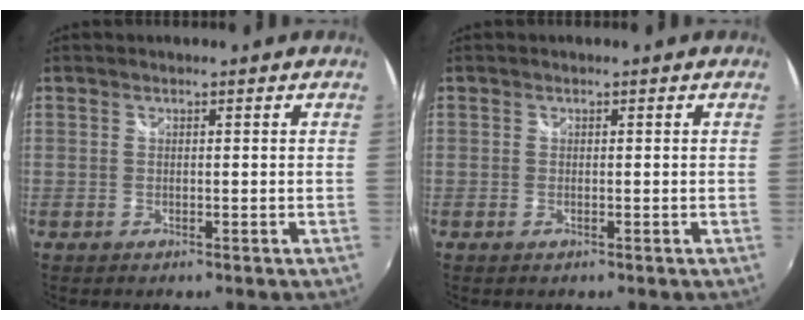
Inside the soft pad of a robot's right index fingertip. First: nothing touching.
{"total": 0.0}